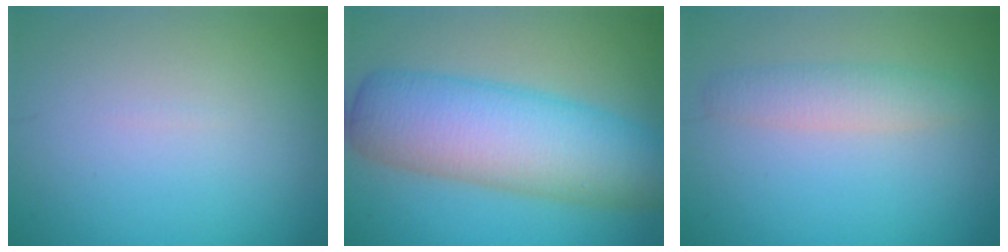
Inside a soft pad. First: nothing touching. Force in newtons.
{"total": 10.2, "press": 10.2, "slide": 0.3}
{"total": 2.4, "press": 2.4, "slide": 0.0}